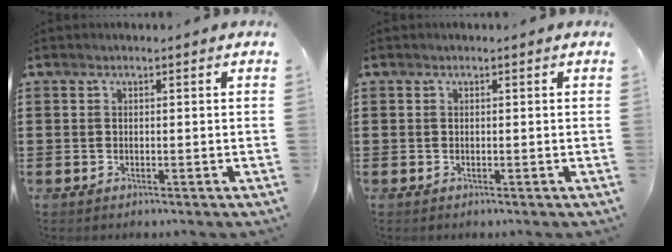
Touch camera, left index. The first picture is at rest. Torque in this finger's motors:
{"motor_torque": [0.00, 0.00, 0.00, 0.01]}